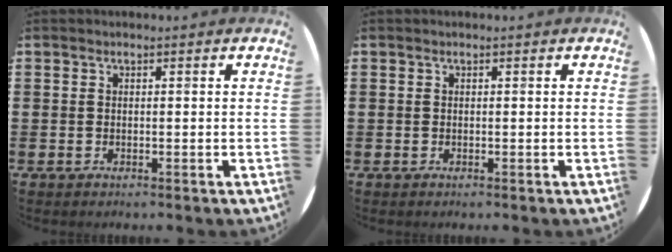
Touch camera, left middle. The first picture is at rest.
{"total": 0.0}